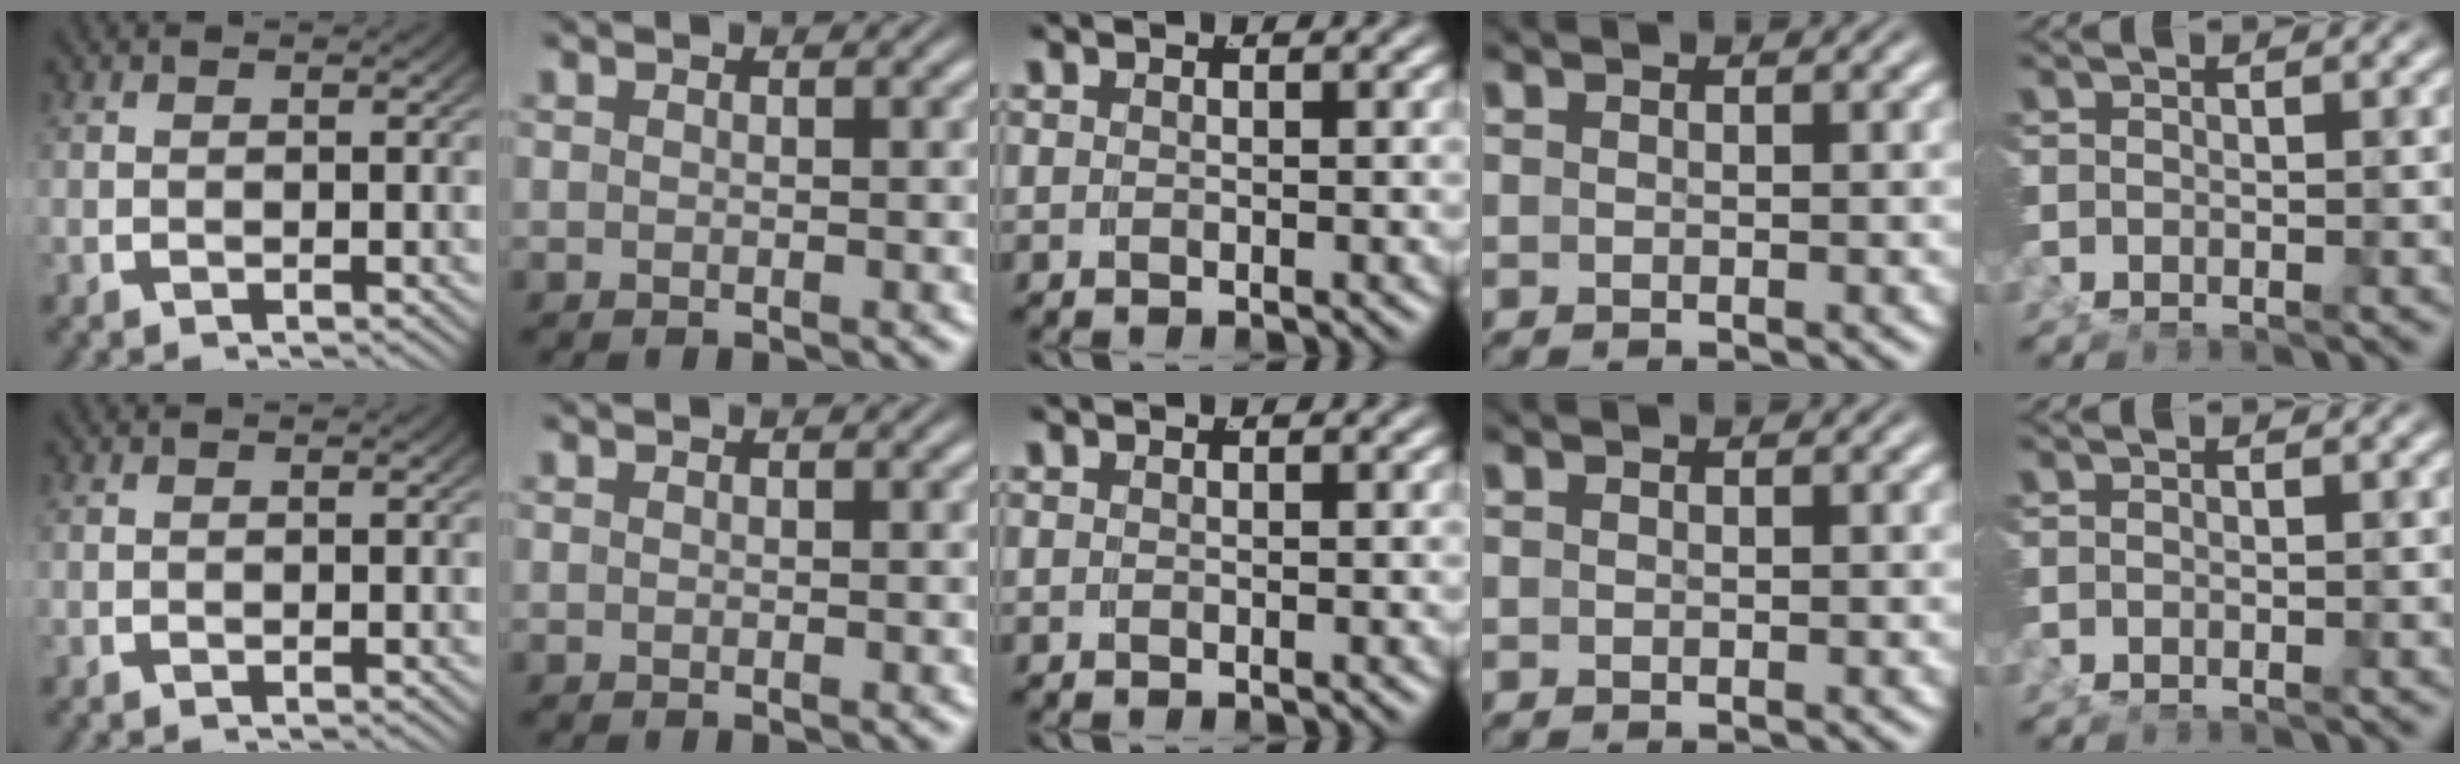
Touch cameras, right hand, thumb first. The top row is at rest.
{}